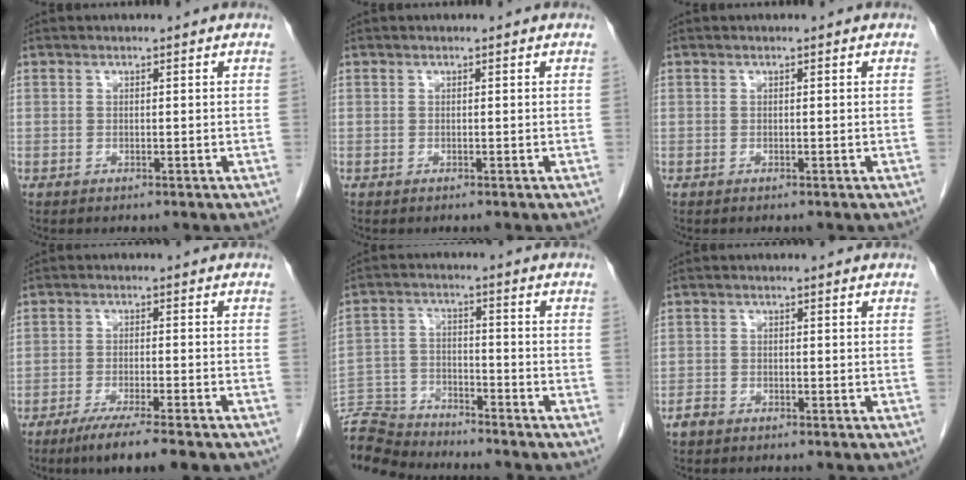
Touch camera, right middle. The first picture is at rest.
{"total": 0.0}
{"total": 0.0}
{"total": 9.2, "force": [-7.0, 0.4, 5.9], "torque": [-0.085, -0.020, -0.105]}
{"total": 10.2, "force": [-10.1, 0.8, 1.3], "torque": [-0.028, 0.000, -0.188]}
{"total": 1.3, "force": [-1.0, 0.8, 0.4], "torque": [-0.013, 0.003, -0.017]}